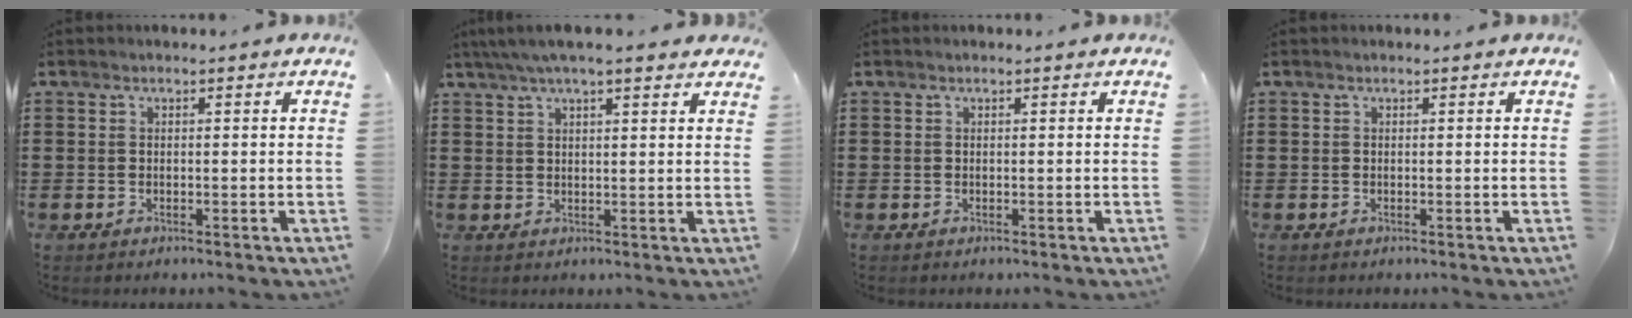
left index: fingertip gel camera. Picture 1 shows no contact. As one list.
[{"total": 4.6, "force": [3.5, 0.8, 2.9], "torque": [-0.062, 0.001, 0.064]}, {"total": 0.0}, {"total": 0.0}]